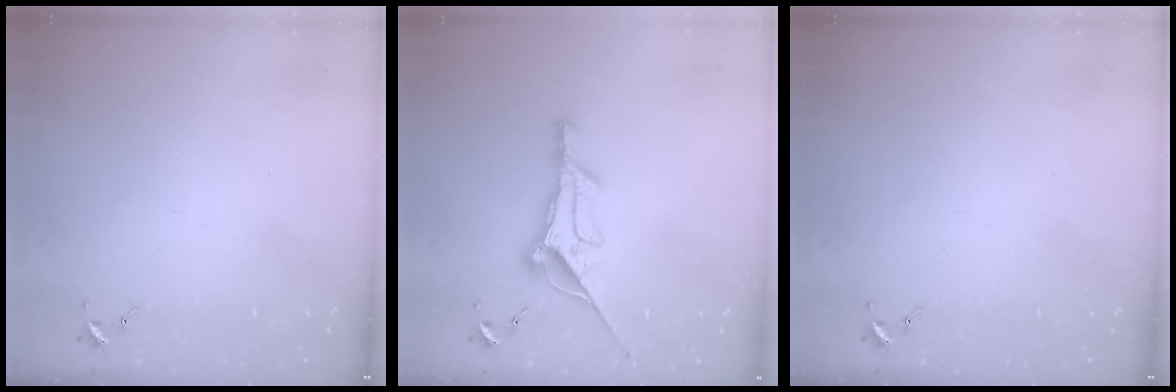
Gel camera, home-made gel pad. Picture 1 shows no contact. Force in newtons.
{"total": 11.7, "press": 11.7, "slide": 0.8}
{"total": 0.0}